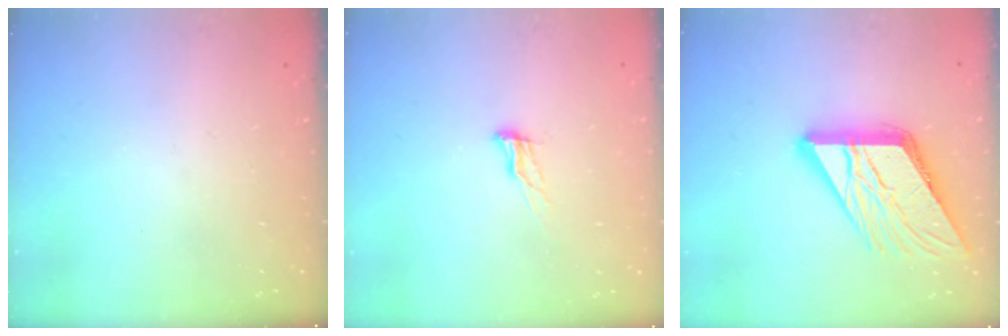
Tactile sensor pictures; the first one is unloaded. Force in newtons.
{"total": 7.9, "press": 7.6, "slide": 2.2}
{"total": 20.0, "press": 19.8, "slide": 2.2}